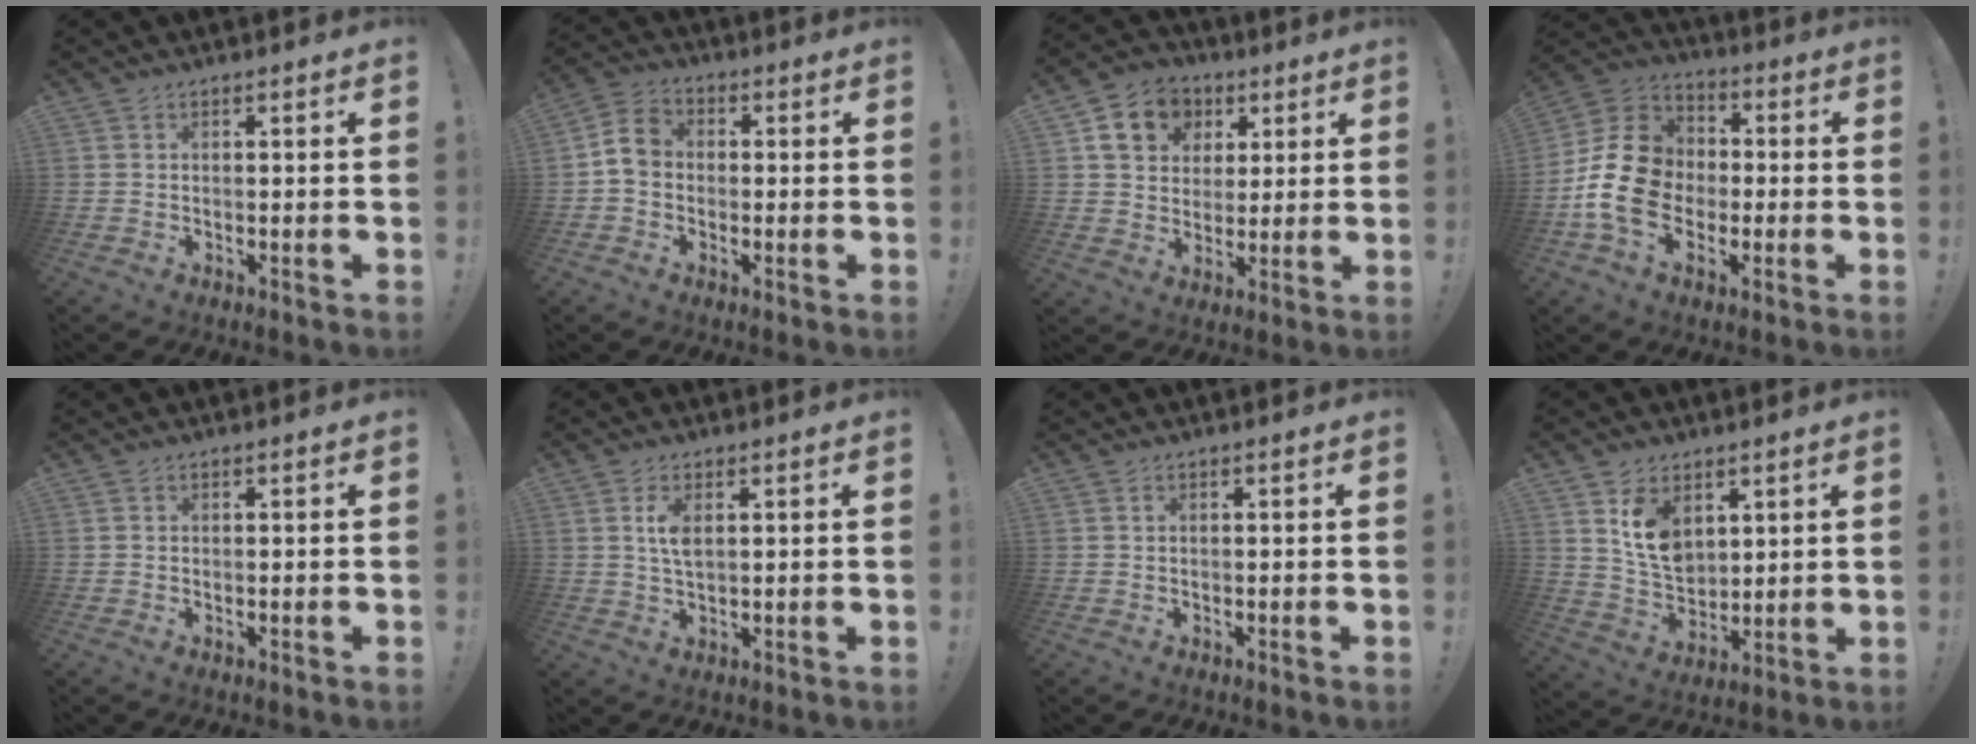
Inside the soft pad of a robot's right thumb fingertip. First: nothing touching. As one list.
[{"total": 7.6, "force": [-0.4, 6.1, 4.5], "torque": [-0.080, 0.023, 0.000]}, {"total": 12.9, "force": [5.3, 10.6, 5.1], "torque": [-0.066, -0.016, 0.106]}, {"total": 17.2, "force": [-3.1, 13.6, 10.1], "torque": [-0.179, 0.033, -0.045]}, {"total": 0.0}, {"total": 4.4, "force": [1.2, 2.1, 3.7], "torque": [-0.074, -0.003, 0.017]}, {"total": 0.0}, {"total": 10.5, "force": [5.1, 7.5, 5.2], "torque": [-0.079, -0.027, 0.102]}]